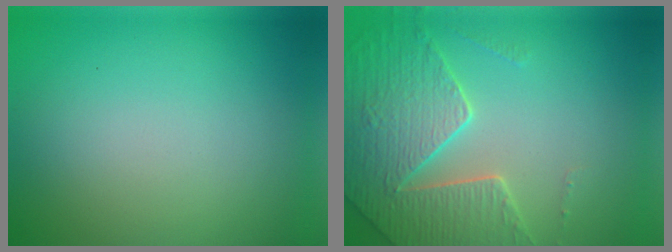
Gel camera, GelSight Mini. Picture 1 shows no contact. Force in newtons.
{"total": 5.2, "press": 5.0, "slide": 1.4}